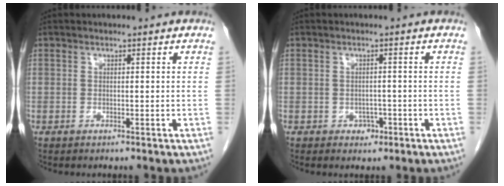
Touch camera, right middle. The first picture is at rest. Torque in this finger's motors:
{"motor_torque": [0.23, -0.02, 0.07, 0.00]}